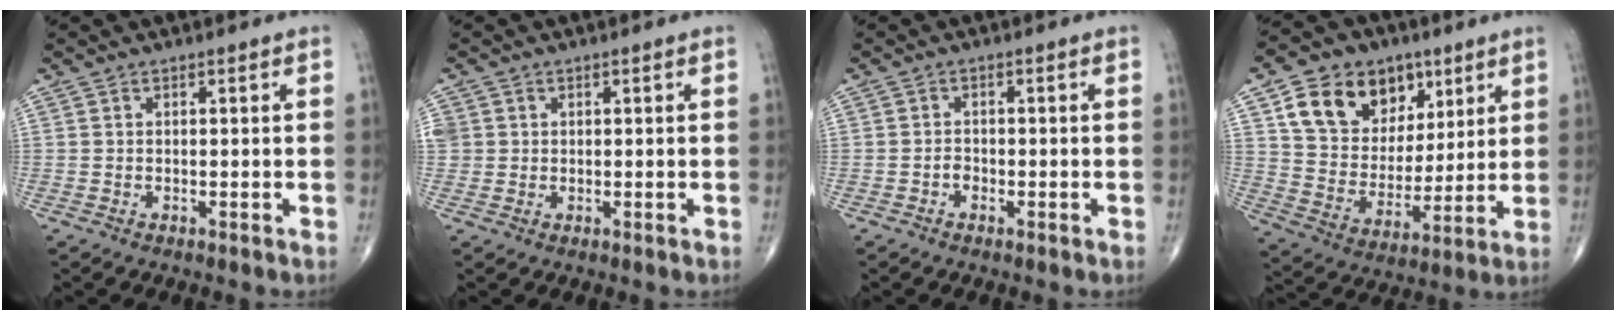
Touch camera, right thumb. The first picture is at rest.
{"total": 3.2, "force": [0.6, 3.0, 0.8], "torque": [-0.011, 0.007, 0.017]}
{"total": 1.3, "force": [-0.7, 1.0, 0.6], "torque": [-0.005, 0.004, -0.014]}
{"total": 18.2, "force": [8.7, 13.2, 9.0], "torque": [-0.115, -0.023, 0.157]}